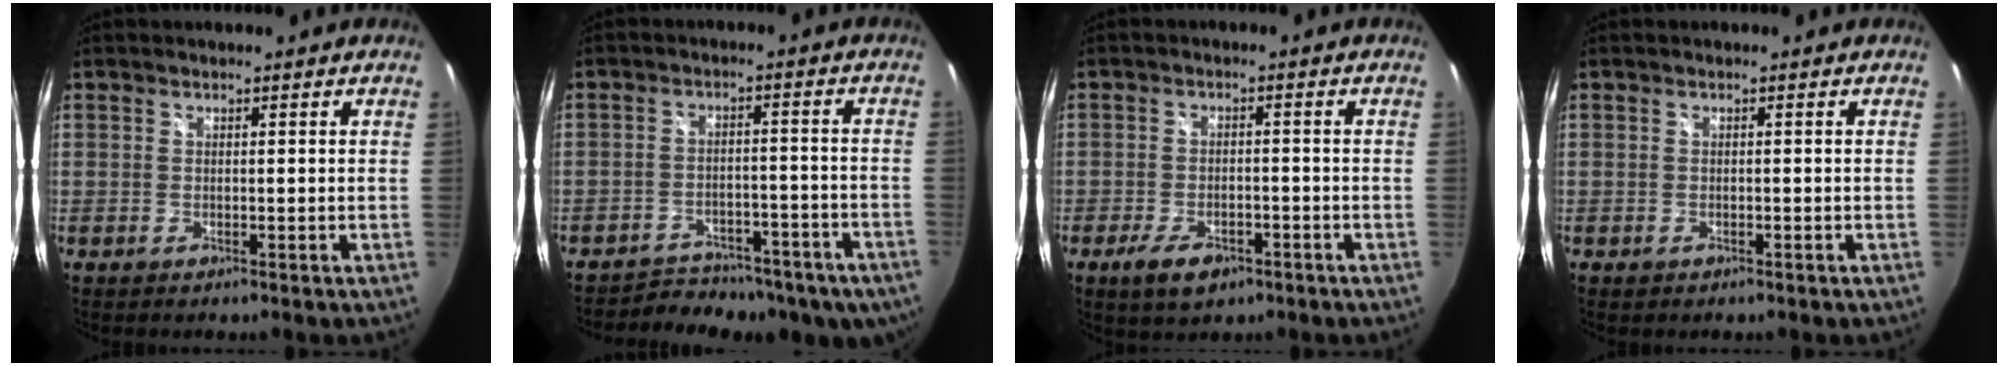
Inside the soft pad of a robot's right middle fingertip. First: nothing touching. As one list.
[{"total": 17.9, "force": [-14.3, 7.8, 7.2], "torque": [-0.127, 0.001, -0.169]}, {"total": 6.3, "force": [-3.8, 3.2, 4.0], "torque": [-0.090, -0.009, -0.061]}, {"total": 0.6, "force": [-0.3, 0.4, 0.3], "torque": [-0.005, -0.003, -0.005]}]